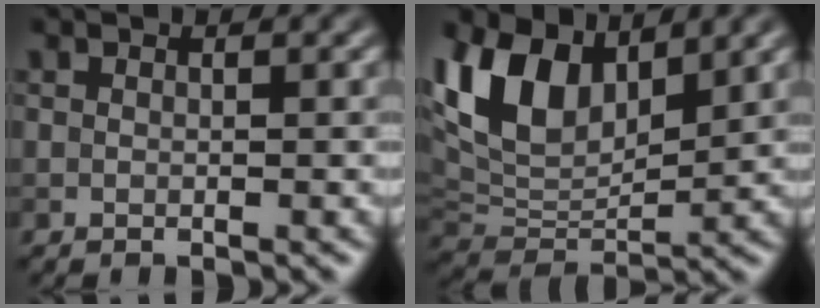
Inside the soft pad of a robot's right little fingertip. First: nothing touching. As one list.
[{"total": 9.4, "force": [4.7, 5.2, 6.3], "torque": [-0.138, 0.006, 0.086]}]